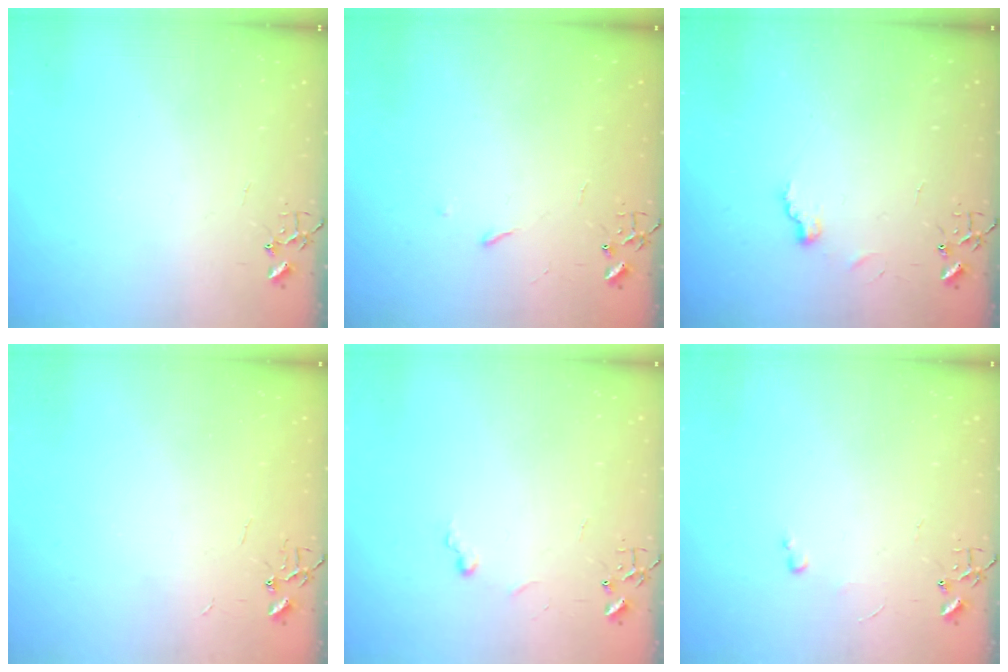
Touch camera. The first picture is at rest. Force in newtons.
{"total": 2.9, "press": 2.8, "slide": 0.5}
{"total": 7.4, "press": 7.4, "slide": 0.4}
{"total": 2.2, "press": 2.2, "slide": 0.3}
{"total": 4.3, "press": 4.3, "slide": 0.6}
{"total": 2.4, "press": 2.3, "slide": 0.4}